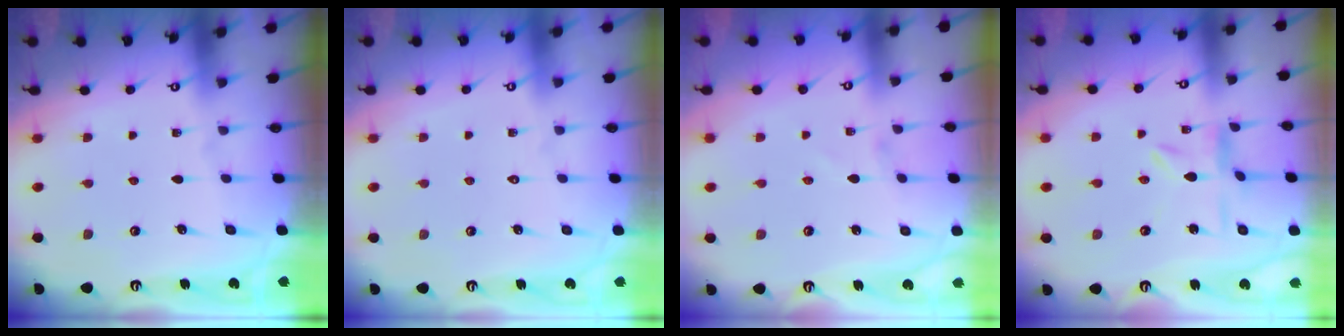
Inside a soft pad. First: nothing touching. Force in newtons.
{"total": 1.6, "press": 1.6, "slide": 0.1}
{"total": 1.5, "press": 1.5, "slide": 0.0}
{"total": 1.3, "press": 1.2, "slide": 0.2}